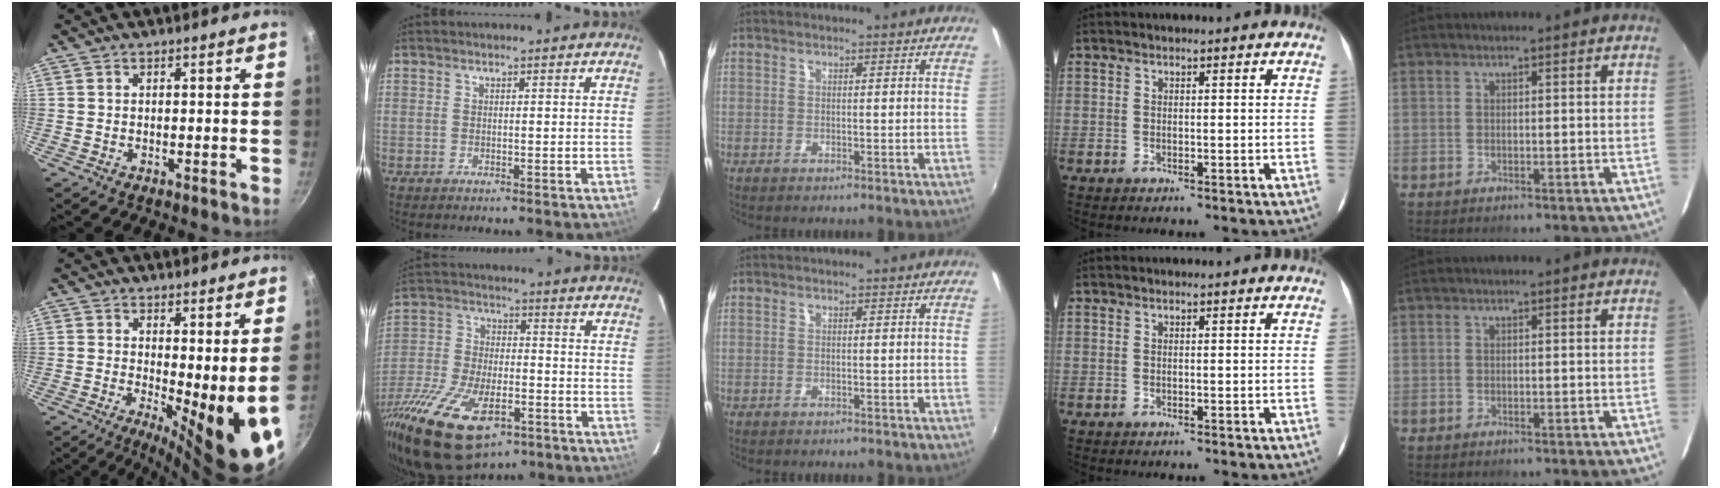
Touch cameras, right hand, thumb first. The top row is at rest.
{"thumb": {"total": 10.2, "force": [-0.7, 2.1, 9.9], "torque": [-0.119, -0.016, -0.006]}, "index": {"total": 28.3, "force": [-15.5, 14.0, 19.1], "torque": [-0.420, -0.058, -0.259]}}